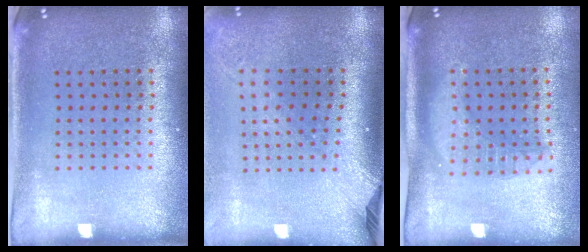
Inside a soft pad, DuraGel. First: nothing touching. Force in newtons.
{"total": 2.3, "press": 1.7, "slide": 1.5}
{"total": 1.8, "press": 1.5, "slide": 0.9}